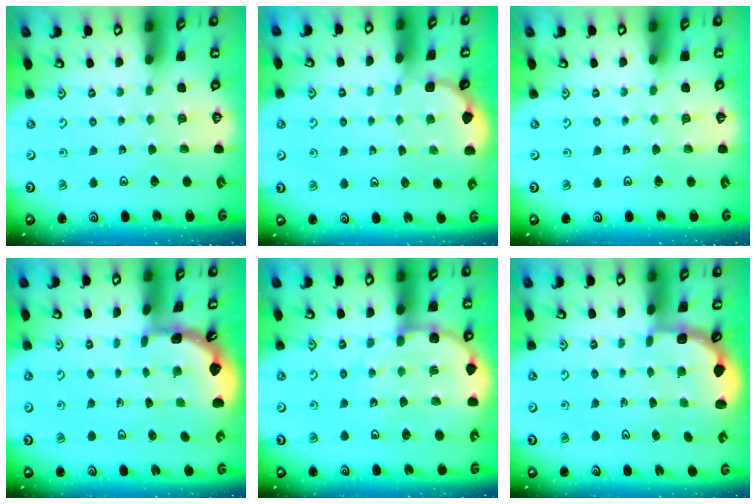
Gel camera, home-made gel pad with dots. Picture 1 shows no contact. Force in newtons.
{"total": 1.3, "press": 1.3, "slide": 0.1}
{"total": 0.0}
{"total": 1.6, "press": 1.6, "slide": 0.1}
{"total": 9.6, "press": 9.4, "slide": 1.9}
{"total": 2.5, "press": 1.9, "slide": 1.6}